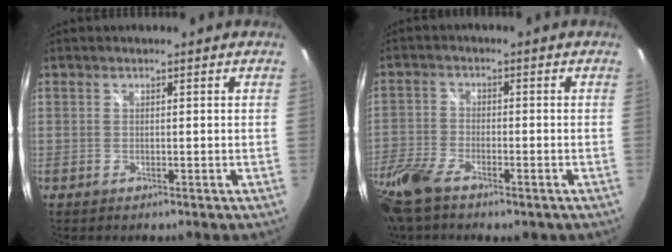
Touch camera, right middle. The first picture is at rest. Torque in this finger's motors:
{"motor_torque": [0.93, -1.21, 0.15, 0.11]}